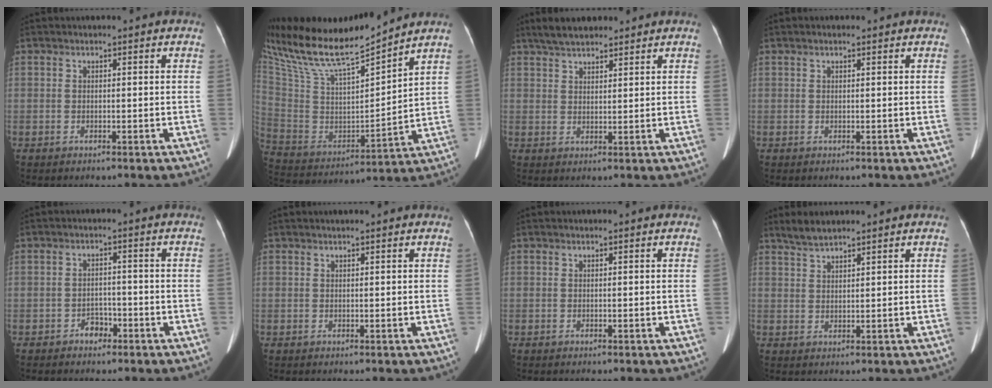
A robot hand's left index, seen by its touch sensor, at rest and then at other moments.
{"total": 20.6, "force": [17.9, 2.1, 9.8], "torque": [-0.201, 0.002, 0.328]}
{"total": 5.7, "force": [4.8, 1.7, 2.6], "torque": [-0.052, 0.021, 0.085]}
{"total": 0.7, "force": [0.5, 0.3, 0.4], "torque": [-0.011, 0.009, 0.005]}
{"total": 2.4, "force": [-1.7, 1.4, 0.8], "torque": [-0.009, 0.004, -0.028]}
{"total": 1.2, "force": [1.0, 0.0, 0.7], "torque": [-0.010, 0.013, 0.016]}
{"total": 0.0}
{"total": 3.2, "force": [2.9, 0.3, 1.3], "torque": [-0.032, 0.013, 0.058]}